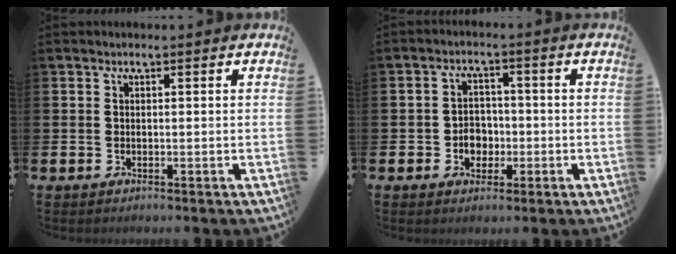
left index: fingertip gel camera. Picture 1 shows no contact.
{"total": 3.5, "force": [-1.1, 2.9, 1.5], "torque": [-0.019, -0.001, -0.028]}